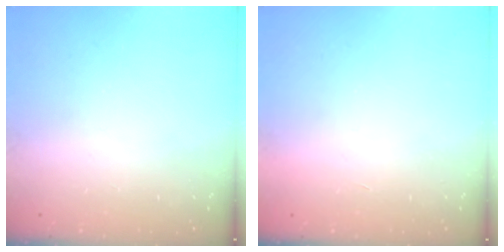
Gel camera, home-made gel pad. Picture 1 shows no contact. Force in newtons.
{"total": 1.5, "press": 1.5, "slide": 0.1}